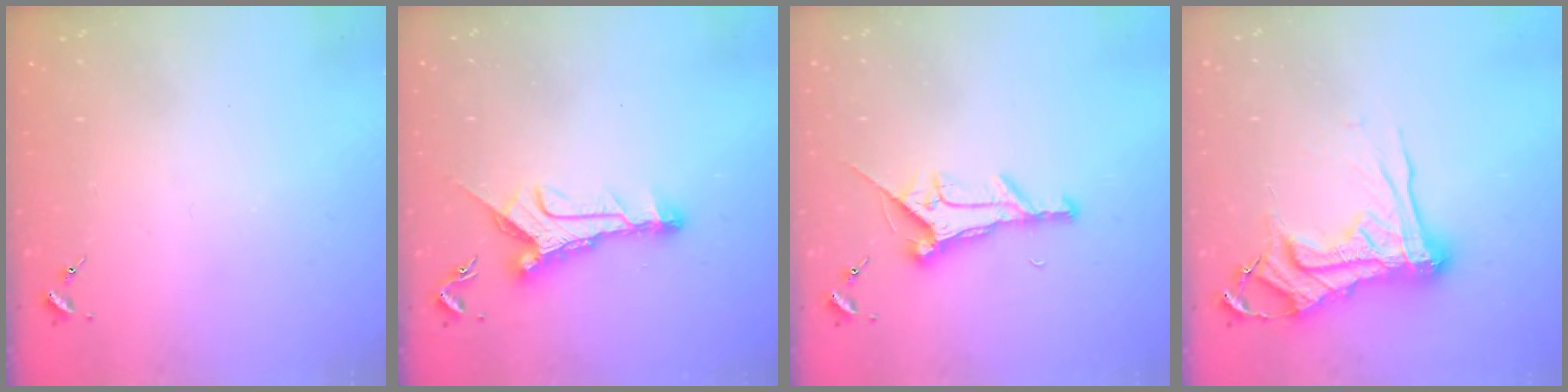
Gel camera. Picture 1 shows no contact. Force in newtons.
{"total": 11.0, "press": 10.9, "slide": 0.7}
{"total": 11.3, "press": 11.3, "slide": 0.6}
{"total": 15.9, "press": 15.8, "slide": 1.8}